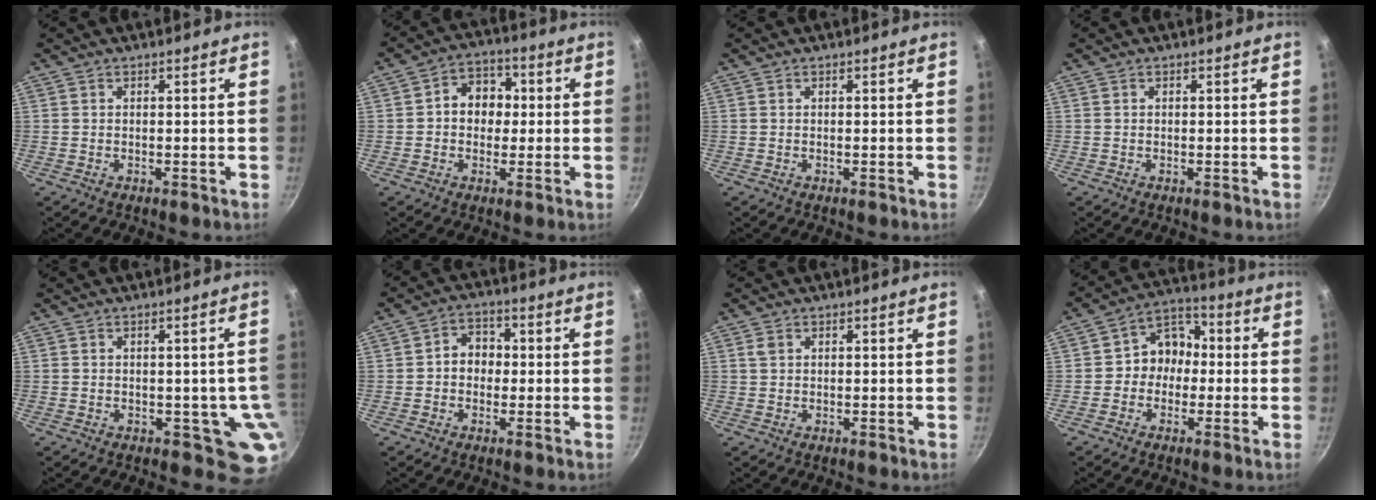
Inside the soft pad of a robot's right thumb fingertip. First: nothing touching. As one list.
[{"total": 8.2, "force": [0.5, 6.7, 4.8], "torque": [-0.028, 0.015, -0.004]}, {"total": 0.0}, {"total": 0.0}, {"total": 6.2, "force": [-0.9, 4.3, 4.3], "torque": [-0.015, -0.004, -0.012]}, {"total": 5.8, "force": [-0.1, 4.8, 3.2], "torque": [-0.015, 0.014, -0.011]}, {"total": 1.3, "force": [0.5, 1.0, 0.7], "torque": [-0.011, 0.000, 0.010]}, {"total": 8.5, "force": [-0.8, 7.3, 4.3], "torque": [-0.015, 0.030, -0.032]}]